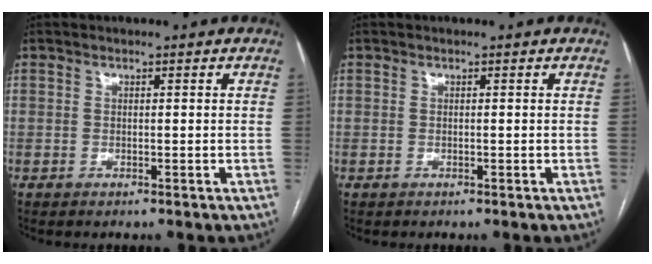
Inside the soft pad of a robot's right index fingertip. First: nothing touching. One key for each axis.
{"total": 0.0}